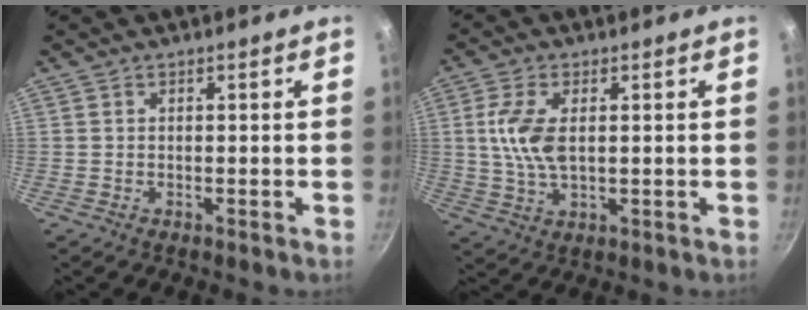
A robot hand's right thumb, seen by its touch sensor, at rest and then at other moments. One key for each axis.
{"total": 8.3, "fx": 1.2, "fy": 4.2, "fz": 7.0, "tx": -0.141, "ty": 0.000, "tz": 0.024}